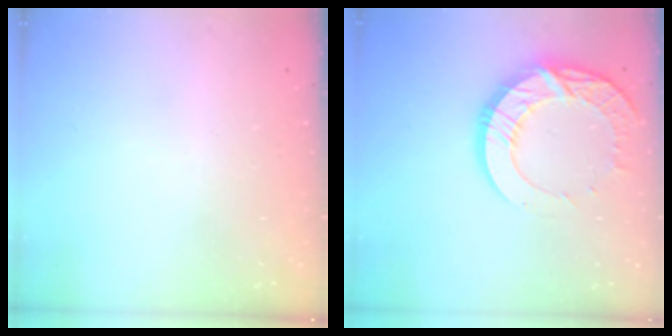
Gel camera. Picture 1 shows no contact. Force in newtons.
{"total": 17.8, "press": 17.7, "slide": 1.5}